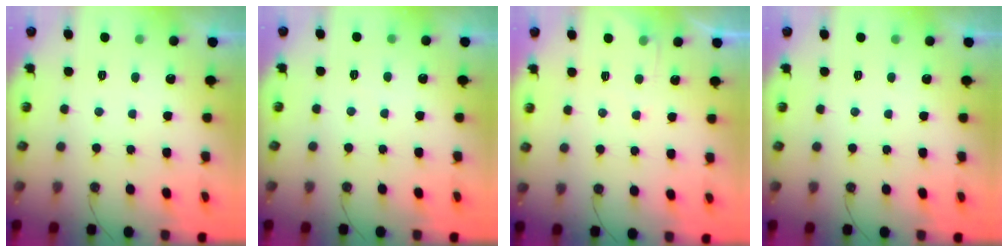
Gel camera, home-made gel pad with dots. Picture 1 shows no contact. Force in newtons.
{"total": 2.9, "press": 2.9, "slide": 0.5}
{"total": 3.3, "press": 3.2, "slide": 0.5}
{"total": 0.0}